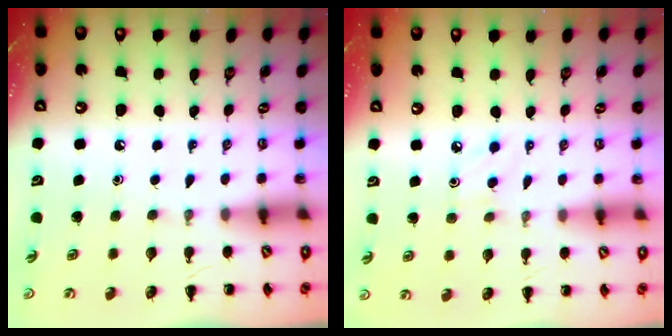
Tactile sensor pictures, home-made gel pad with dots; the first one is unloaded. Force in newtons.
{"total": 2.8, "press": 2.7, "slide": 1.0}